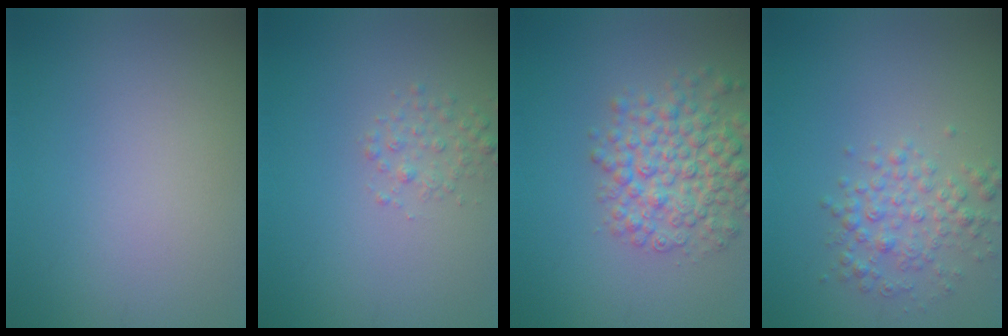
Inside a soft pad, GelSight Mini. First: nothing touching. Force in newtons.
{"total": 1.5, "press": 1.5, "slide": 0.1}
{"total": 5.7, "press": 5.7, "slide": 0.2}
{"total": 2.8, "press": 2.8, "slide": 0.0}